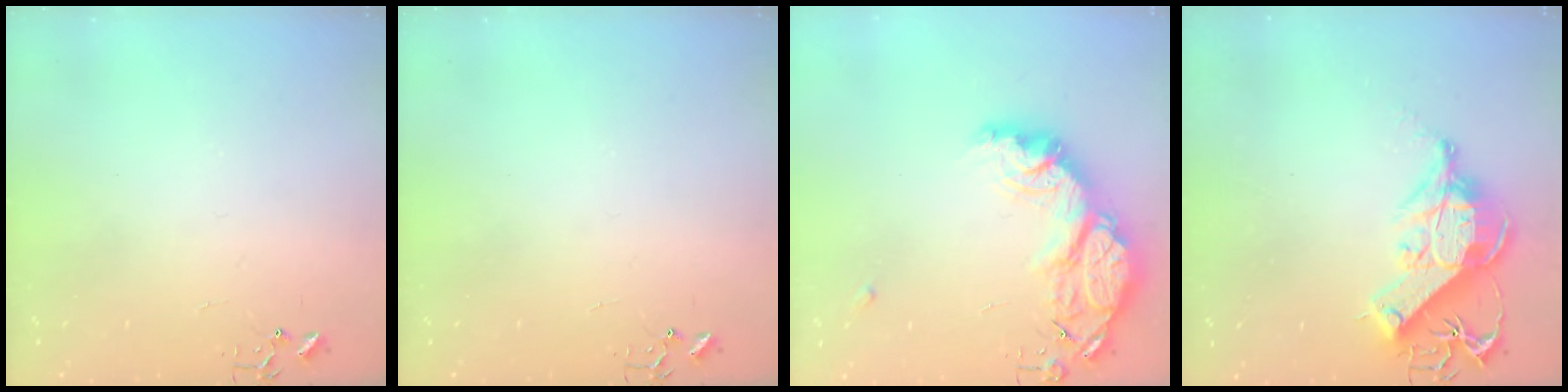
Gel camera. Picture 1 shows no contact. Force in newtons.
{"total": 0.0}
{"total": 20.5, "press": 20.5, "slide": 1.5}
{"total": 13.7, "press": 13.5, "slide": 2.2}